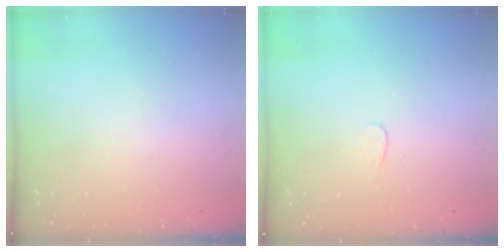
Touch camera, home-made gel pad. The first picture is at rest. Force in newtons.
{"total": 3.0, "press": 3.0, "slide": 0.2}